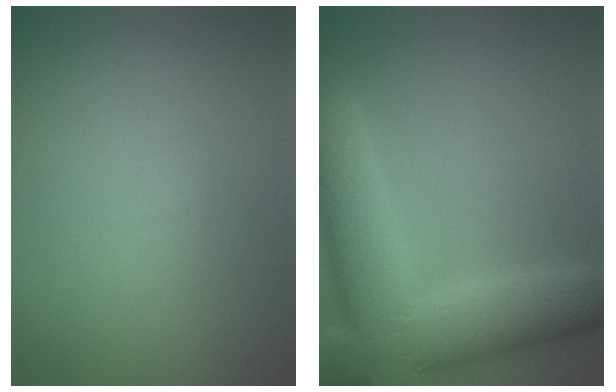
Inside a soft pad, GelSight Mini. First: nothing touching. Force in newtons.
{"total": 12.0, "press": 11.9, "slide": 1.0}